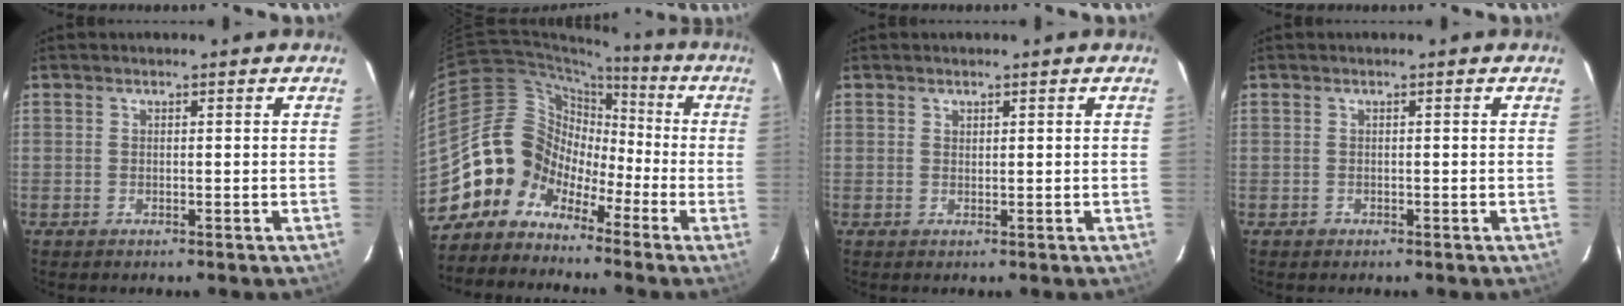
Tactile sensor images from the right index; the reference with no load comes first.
{"total": 10.1, "force": [-5.6, 8.3, 1.3], "torque": [-0.033, 0.050, -0.130]}
{"total": 0.6, "force": [0.5, 0.3, 0.0], "torque": [0.000, 0.001, 0.010]}
{"total": 0.7, "force": [-0.4, 0.5, 0.0], "torque": [0.002, 0.002, -0.004]}